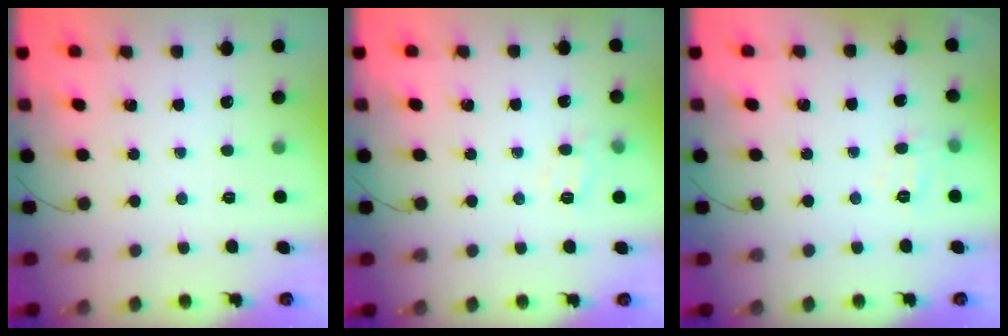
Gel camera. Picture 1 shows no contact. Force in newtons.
{"total": 7.7, "press": 7.6, "slide": 1.2}
{"total": 6.8, "press": 6.7, "slide": 1.4}